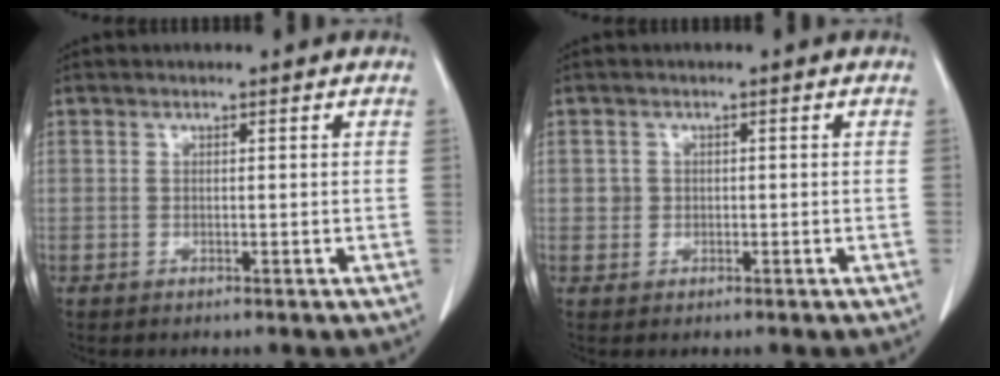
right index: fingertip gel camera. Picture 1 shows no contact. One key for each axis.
{"total": 1.4, "fx": 0.2, "fy": 1.4, "fz": 0.2, "tx": 0.004, "ty": 0.006, "tz": 0.004}